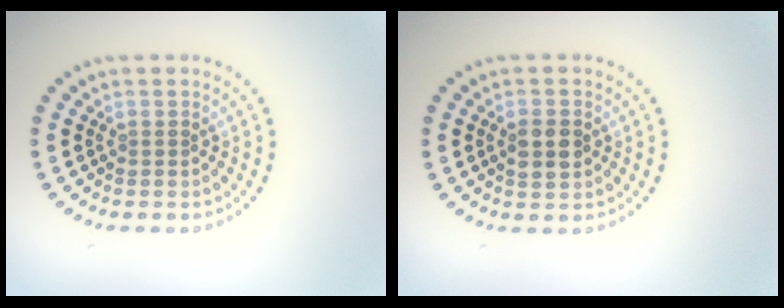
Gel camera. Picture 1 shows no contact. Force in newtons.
{"total": 2.3, "press": 2.3, "slide": 0.1}